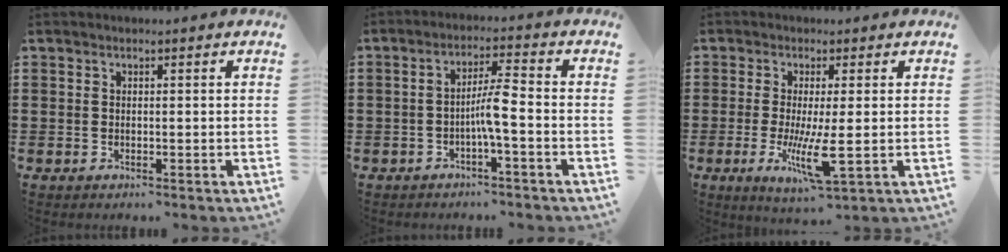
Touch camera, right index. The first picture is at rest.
{"total": 4.9, "force": [-1.6, 0.3, 4.7], "torque": [-0.093, 0.002, -0.036]}
{"total": 7.8, "force": [-1.5, 1.2, 7.5], "torque": [-0.154, -0.027, -0.025]}